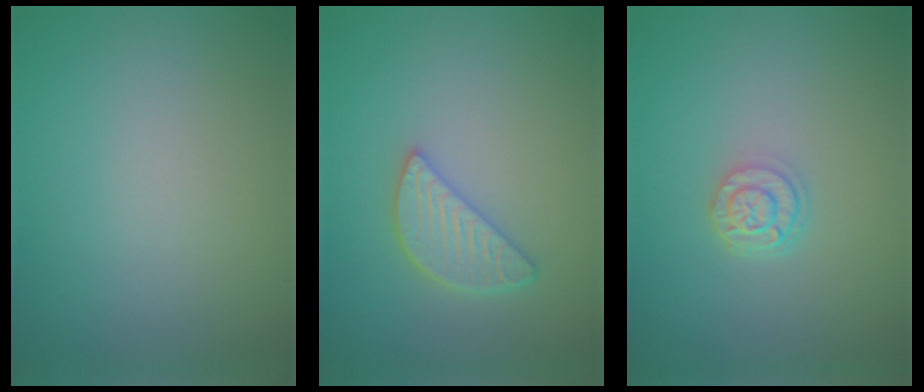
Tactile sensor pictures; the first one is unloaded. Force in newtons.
{"total": 3.7, "press": 3.1, "slide": 2.0}
{"total": 2.4, "press": 1.9, "slide": 1.5}